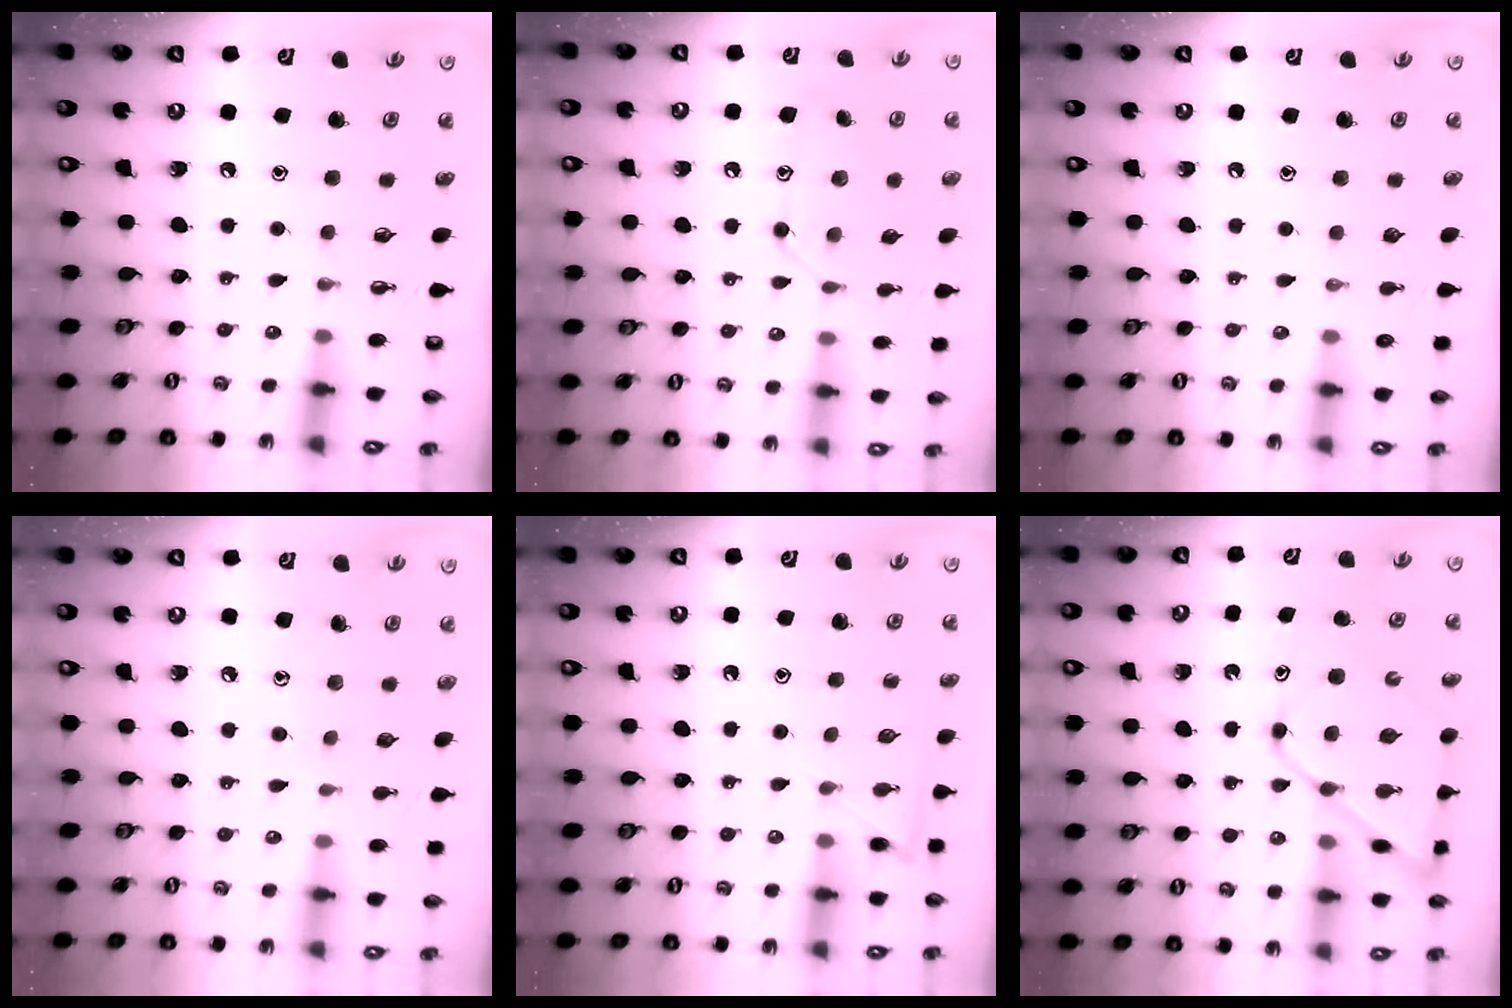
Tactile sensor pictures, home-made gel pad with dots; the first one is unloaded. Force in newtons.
{"total": 12.2, "press": 12.2, "slide": 0.8}
{"total": 0.0}
{"total": 6.2, "press": 6.2, "slide": 0.6}
{"total": 5.1, "press": 5.1, "slide": 0.7}
{"total": 13.9, "press": 13.9, "slide": 1.1}